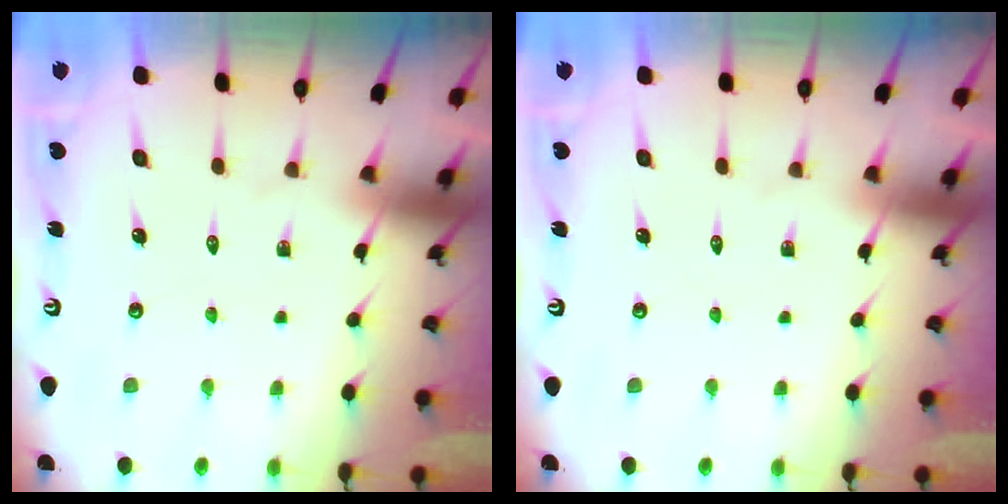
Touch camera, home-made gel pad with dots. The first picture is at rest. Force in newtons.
{"total": 0.0}